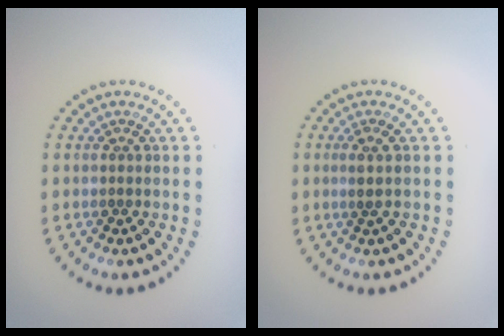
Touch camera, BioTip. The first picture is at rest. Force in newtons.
{"total": 0.9, "press": 0.7, "slide": 0.6}